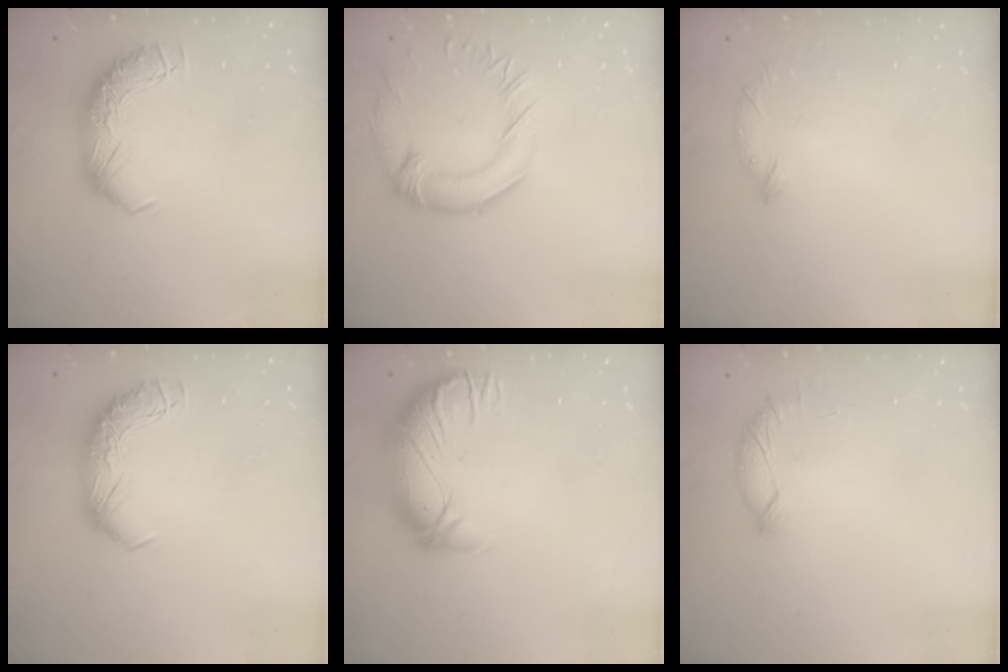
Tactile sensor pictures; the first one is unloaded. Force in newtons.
{"total": 1.3, "press": 0.6, "slide": 1.1}
{"total": 5.0, "press": 5.0, "slide": 0.7}
{"total": 0.0}
{"total": 3.0, "press": 0.2, "slide": 2.9}
{"total": 5.9, "press": 5.8, "slide": 0.7}